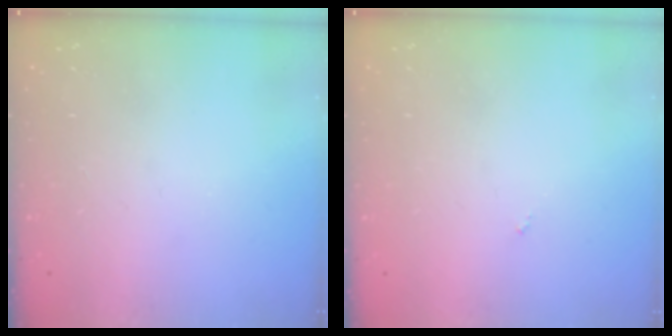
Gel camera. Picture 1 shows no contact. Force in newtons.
{"total": 0.0}